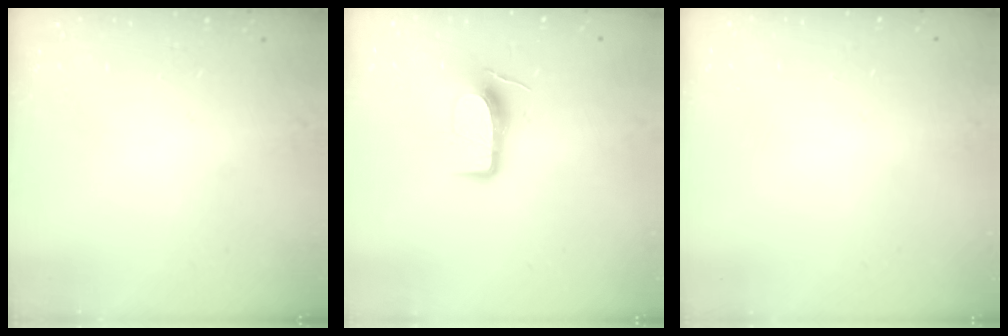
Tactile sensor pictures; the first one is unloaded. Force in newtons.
{"total": 10.5, "press": 10.5, "slide": 0.9}
{"total": 0.5, "press": 0.5, "slide": 0.1}